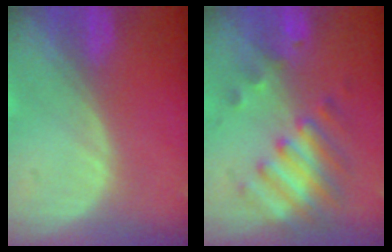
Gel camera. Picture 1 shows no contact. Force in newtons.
{"total": 8.3, "press": 7.3, "slide": 4.1}